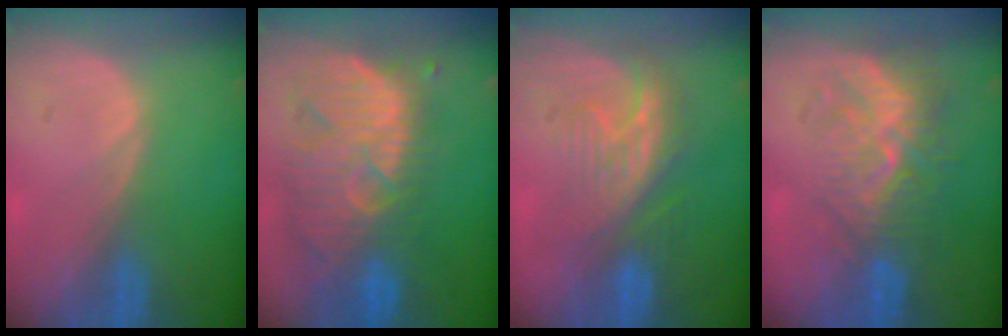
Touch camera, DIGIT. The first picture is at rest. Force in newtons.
{"total": 12.1, "press": 11.0, "slide": 5.1}
{"total": 7.5, "press": 7.2, "slide": 1.9}
{"total": 9.6, "press": 8.5, "slide": 4.5}